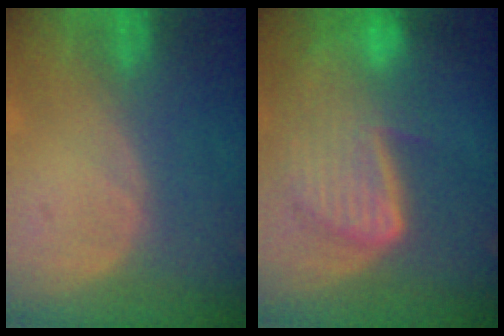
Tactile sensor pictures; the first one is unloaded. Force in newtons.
{"total": 9.3, "press": 8.1, "slide": 4.6}